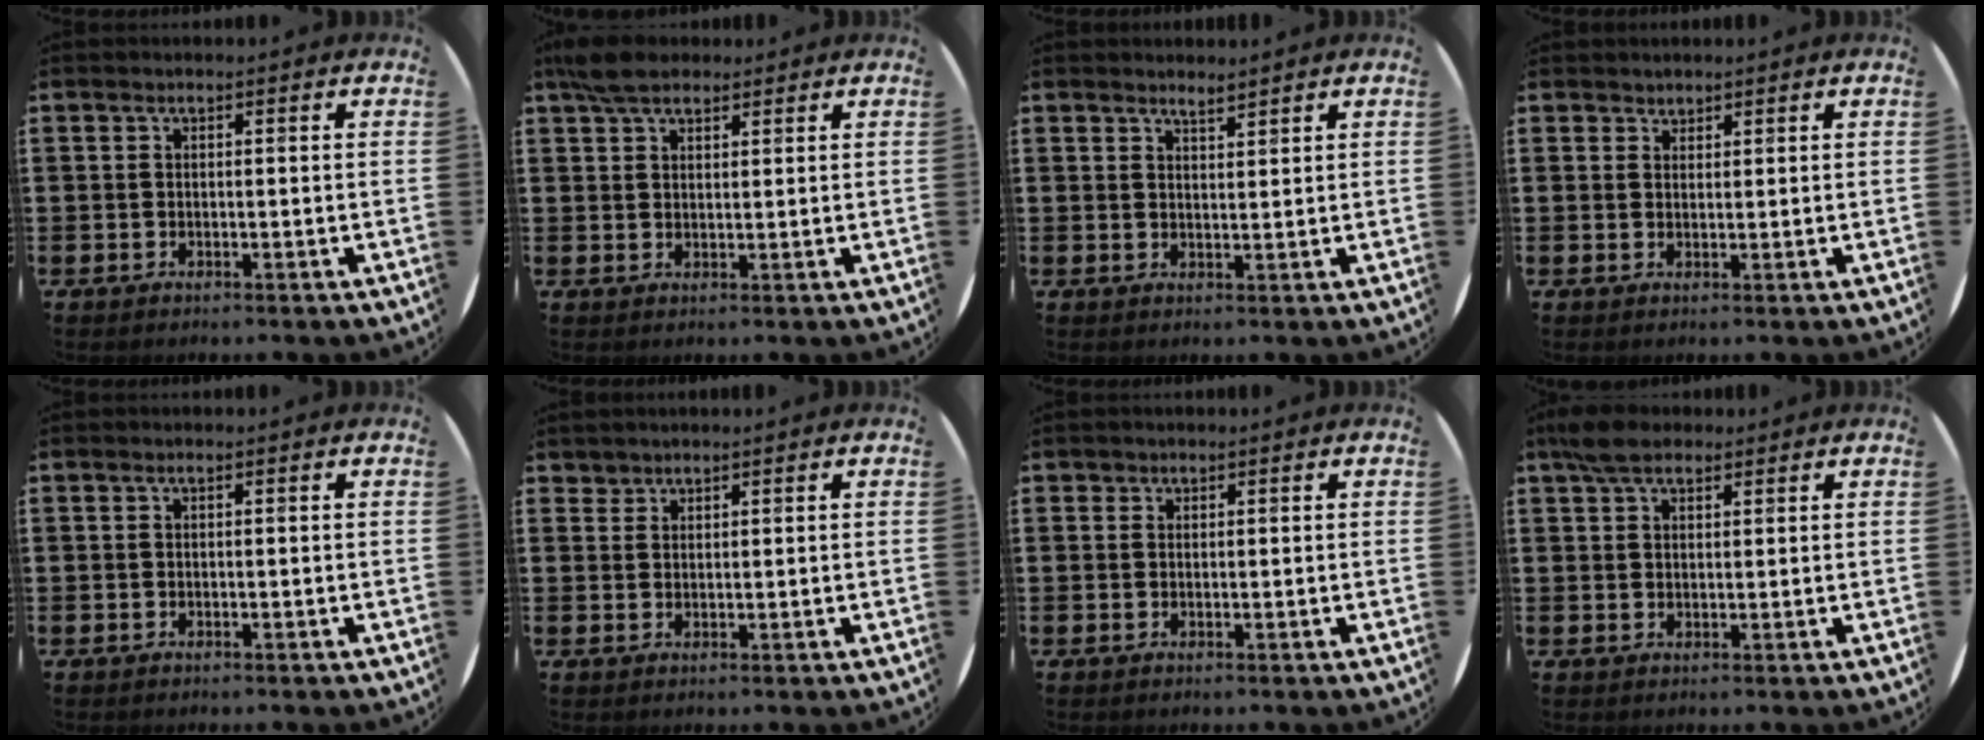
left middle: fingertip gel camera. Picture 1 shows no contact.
{"total": 4.7, "force": [3.9, 1.9, 1.9], "torque": [-0.039, 0.000, 0.072]}
{"total": 2.0, "force": [2.0, -0.1, 0.0], "torque": [-0.002, -0.005, 0.038]}
{"total": 1.4, "force": [1.2, 0.5, -0.2], "torque": [0.004, 0.001, 0.025]}
{"total": 0.0}
{"total": 1.5, "force": [1.4, 0.5, -0.2], "torque": [0.001, 0.001, 0.027]}
{"total": 0.6, "force": [0.5, 0.4, -0.1], "torque": [0.003, 0.004, 0.008]}
{"total": 4.3, "force": [3.2, 1.8, 2.2], "torque": [-0.041, 0.006, 0.058]}